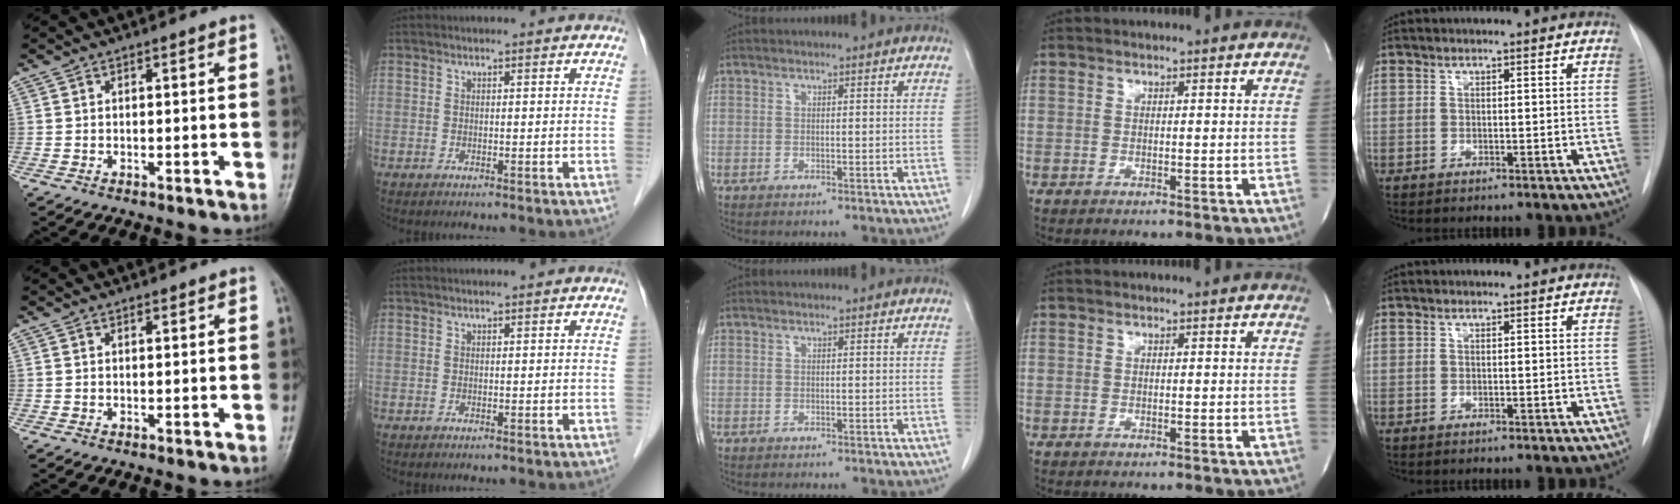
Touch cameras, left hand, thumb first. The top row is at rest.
{"thumb": {"total": 0.8, "force": [0.6, 0.3, 0.4], "torque": [-0.006, -0.004, 0.008]}, "index": {"total": 0.7, "force": [0.6, 0.0, 0.3], "torque": [-0.004, 0.012, 0.010]}}